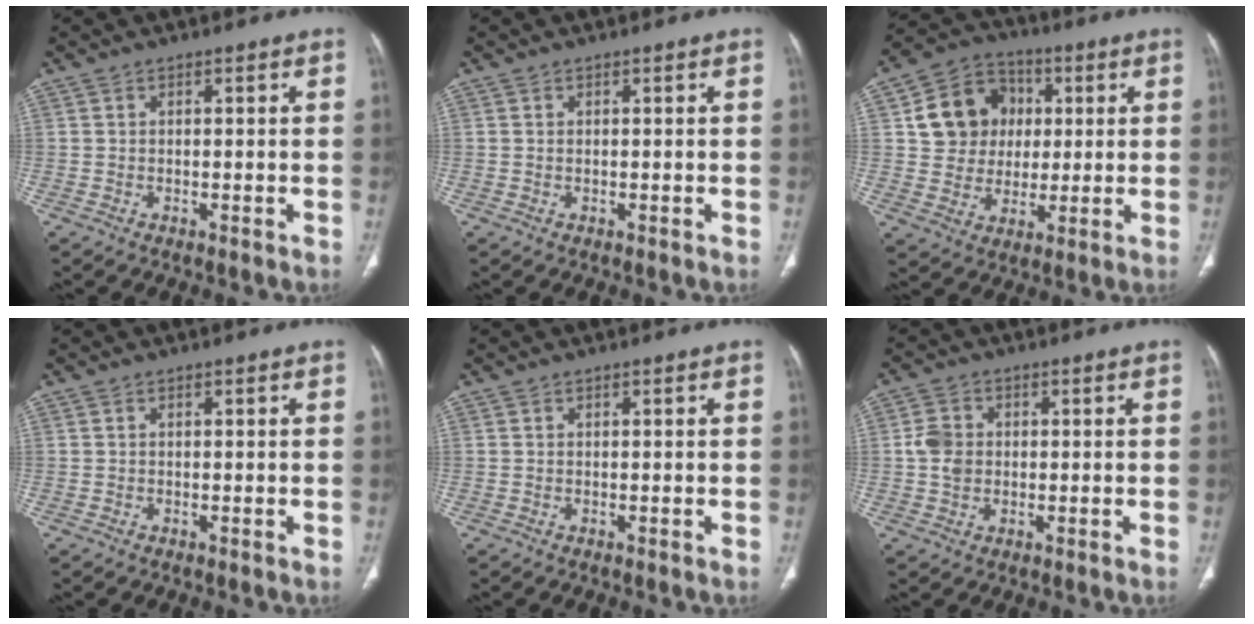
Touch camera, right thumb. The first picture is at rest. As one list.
[{"total": 0.0}, {"total": 13.2, "force": [2.8, 11.7, 5.4], "torque": [-0.061, 0.009, 0.050]}, {"total": 0.0}, {"total": 0.0}, {"total": 4.7, "force": [0.1, 3.9, 2.7], "torque": [-0.046, 0.004, -0.001]}]